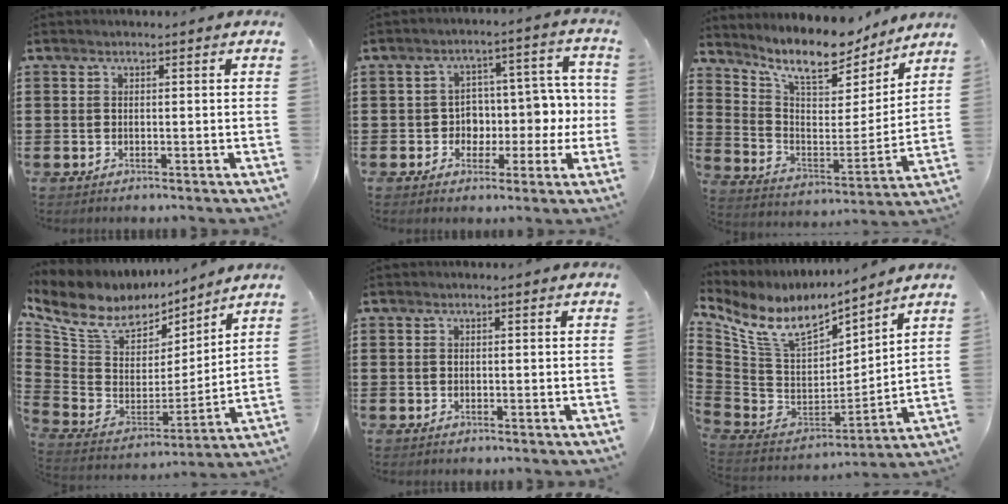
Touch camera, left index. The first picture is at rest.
{"total": 5.8, "force": [-0.3, 5.3, 2.2], "torque": [-0.050, -0.005, -0.009]}
{"total": 10.4, "force": [8.8, 2.8, 4.7], "torque": [-0.109, -0.062, 0.148]}
{"total": 8.9, "force": [6.6, 4.7, 3.6], "torque": [-0.110, -0.040, 0.118]}
{"total": 0.0}
{"total": 10.4, "force": [7.0, 4.7, 6.1], "torque": [-0.153, -0.041, 0.127]}